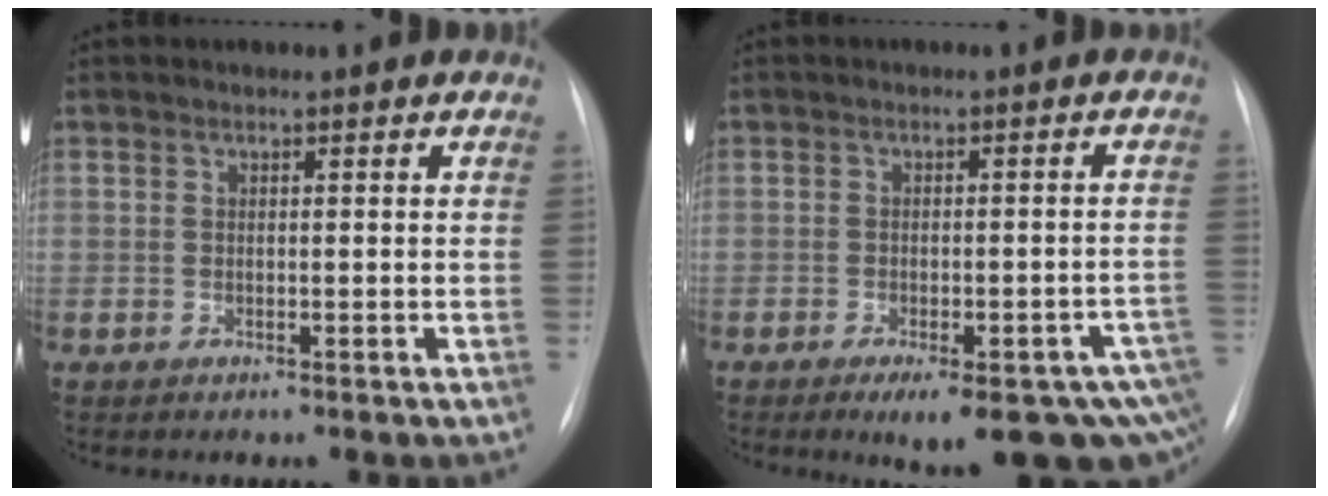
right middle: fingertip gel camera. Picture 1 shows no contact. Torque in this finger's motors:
{"motor_torque": [1.09, -1.05, 0.23, 0.08]}